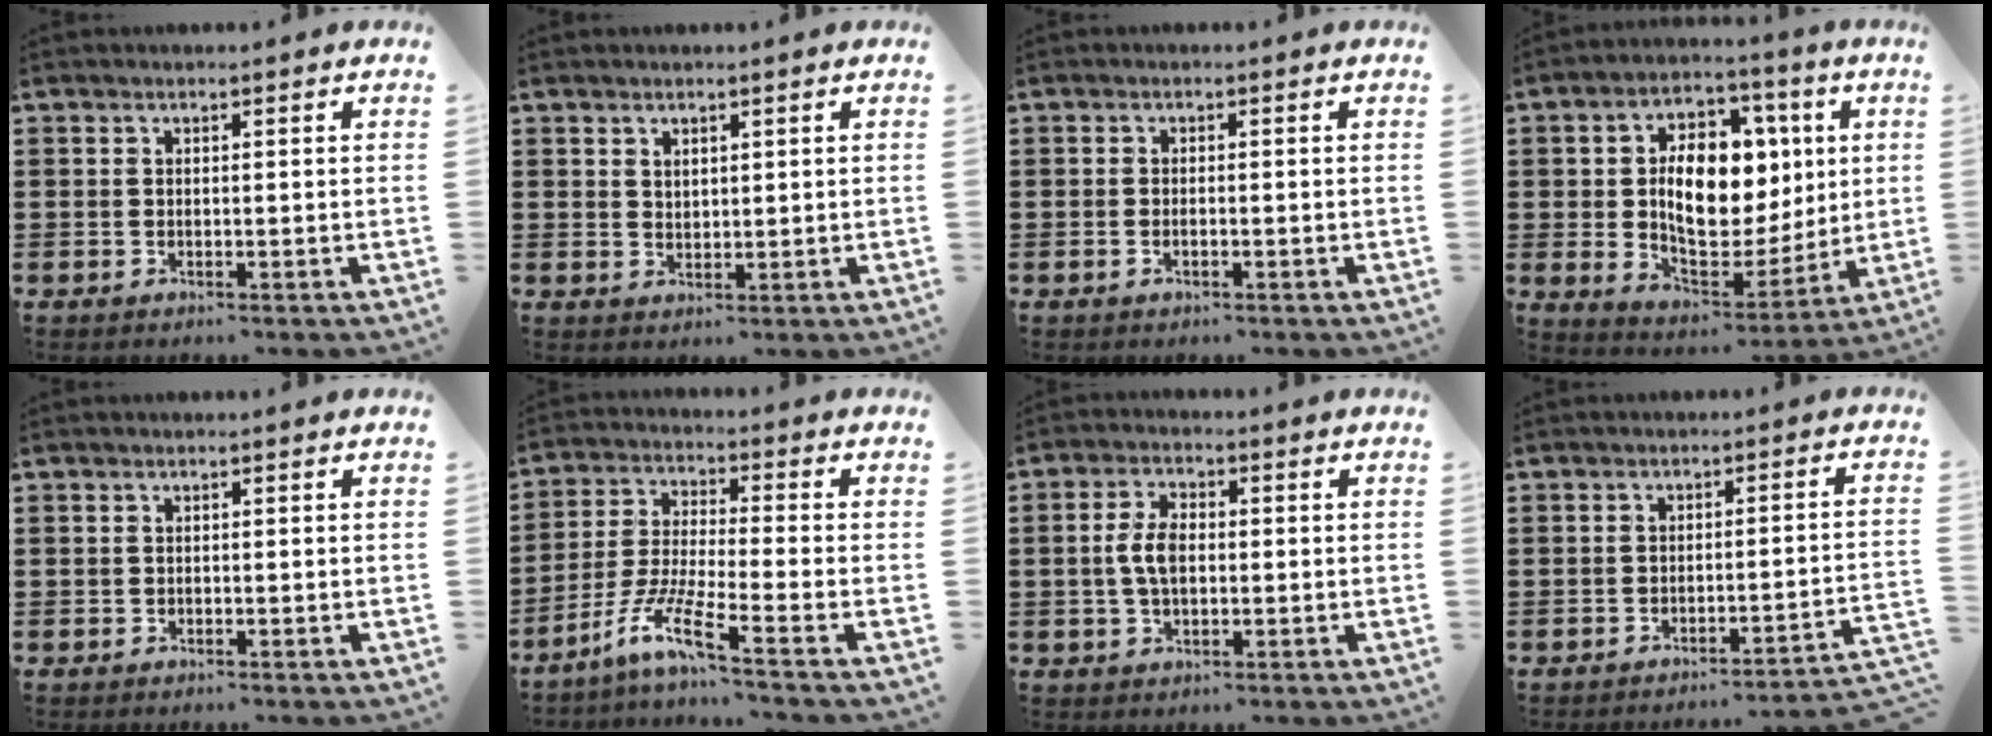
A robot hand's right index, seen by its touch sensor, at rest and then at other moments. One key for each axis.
{"total": 1.7, "fx": 1.5, "fy": 0.9, "fz": 0.2, "tx": -0.004, "ty": 0.003, "tz": 0.029}
{"total": 1.0, "fx": -0.3, "fy": 0.2, "fz": 0.9, "tx": -0.019, "ty": -0.006, "tz": -0.005}
{"total": 13.2, "fx": 1.7, "fy": 8.4, "fz": 10.0, "tx": -0.180, "ty": 0.005, "tz": 0.028}
{"total": 0.0}
{"total": 8.0, "fx": -5.6, "fy": 0.3, "fz": 5.7, "tx": -0.139, "ty": -0.018, "tz": -0.116}
{"total": 5.2, "fx": 0.0, "fy": 2.7, "fz": 4.4, "tx": -0.101, "ty": 0.005, "tz": -0.006}
{"total": 2.9, "fx": -2.6, "fy": -0.6, "fz": 1.2, "tx": -0.024, "ty": -0.009, "tz": -0.056}